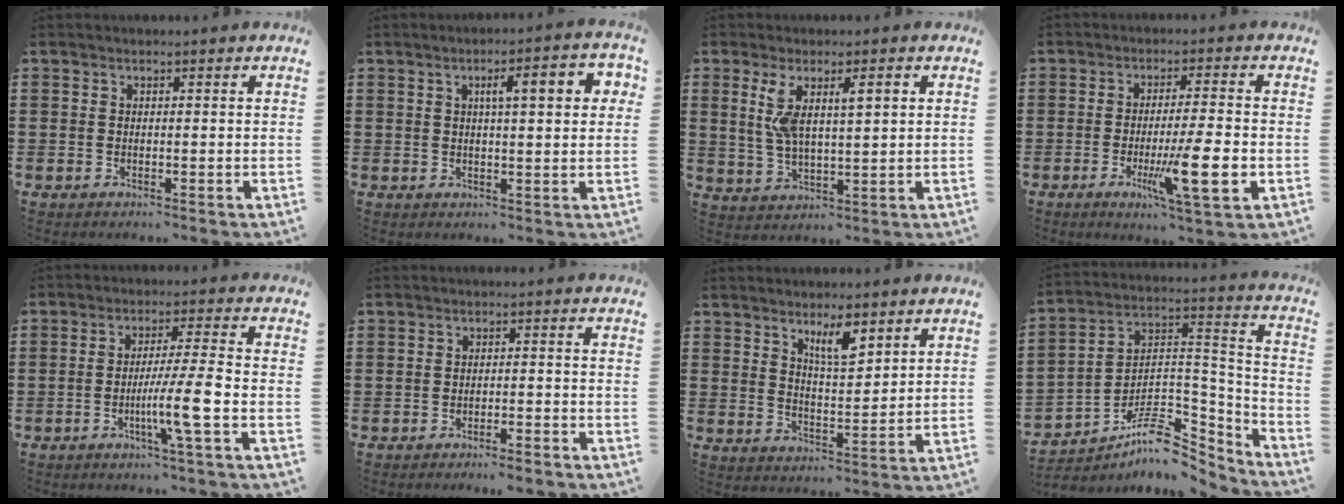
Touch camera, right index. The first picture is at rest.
{"total": 5.7, "force": [1.6, 1.3, 5.4], "torque": [-0.089, 0.002, 0.020]}
{"total": 6.3, "force": [2.3, 2.0, 5.5], "torque": [-0.115, 0.006, 0.039]}
{"total": 10.3, "force": [-2.9, 1.3, 9.8], "torque": [-0.177, -0.016, -0.050]}
{"total": 7.7, "force": [-2.6, -0.6, 7.3], "torque": [-0.135, -0.017, -0.051]}
{"total": 1.9, "force": [-1.7, -0.2, 0.8], "torque": [-0.015, 0.000, -0.033]}
{"total": 5.6, "force": [3.9, 1.5, 3.7], "torque": [-0.065, -0.007, 0.065]}
{"total": 8.4, "force": [-6.0, 4.3, 4.1], "torque": [-0.069, 0.011, -0.111]}